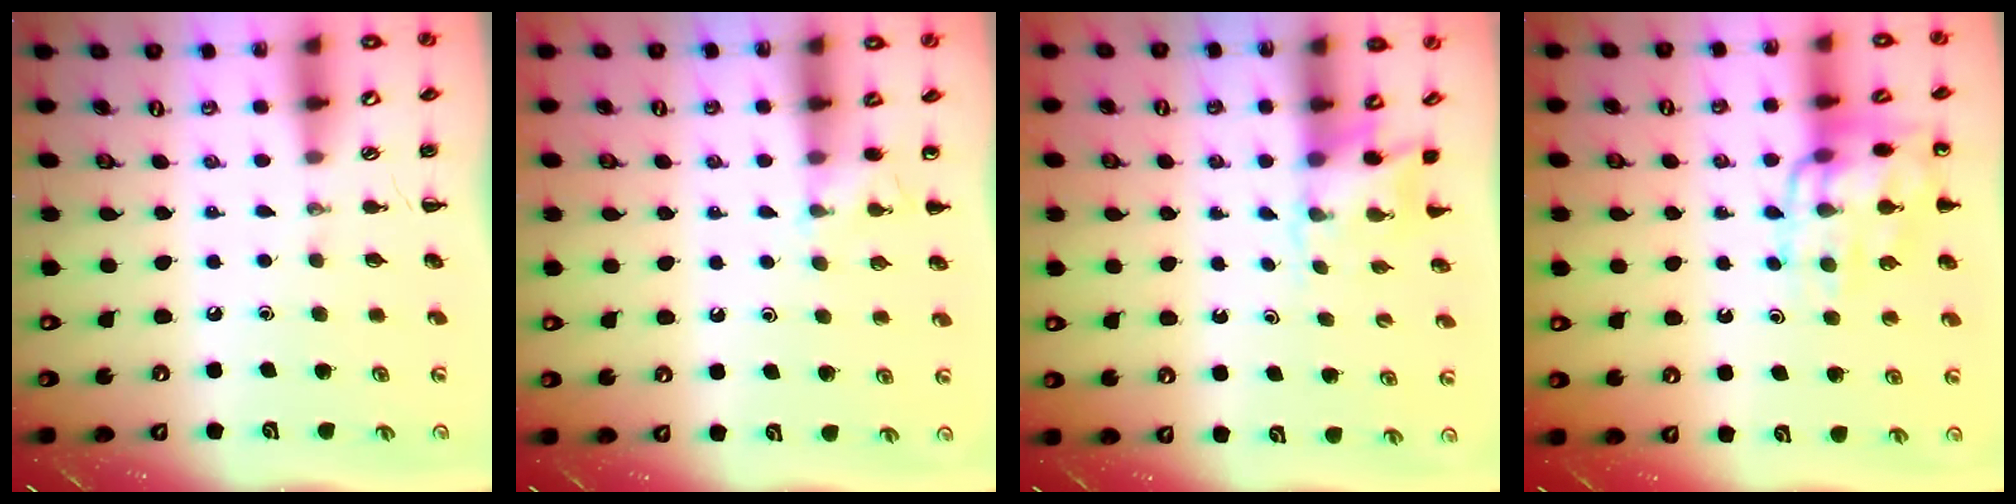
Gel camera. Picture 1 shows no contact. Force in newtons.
{"total": 4.4, "press": 4.2, "slide": 1.4}
{"total": 2.5, "press": 2.3, "slide": 1.0}
{"total": 14.2, "press": 14.1, "slide": 1.8}